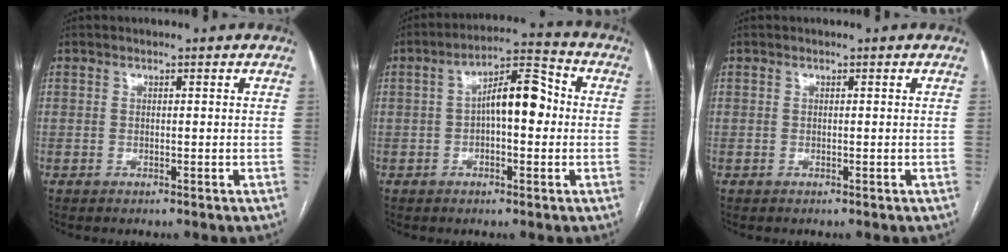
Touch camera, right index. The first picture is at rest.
{"total": 9.0, "force": [0.2, 3.1, 8.5], "torque": [-0.140, 0.034, 0.000]}
{"total": 0.0}